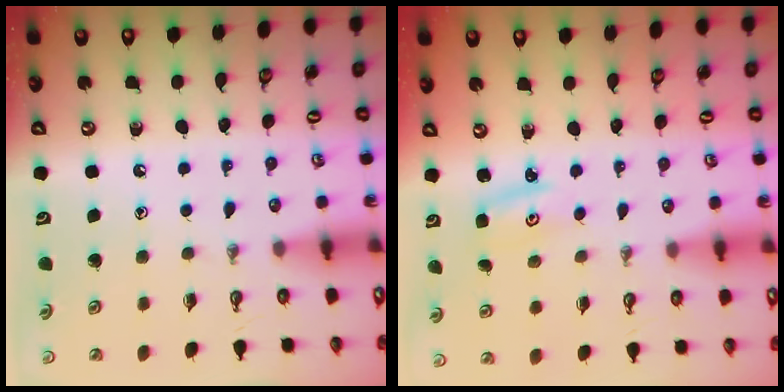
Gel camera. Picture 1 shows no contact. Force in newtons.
{"total": 2.9, "press": 2.9, "slide": 0.3}